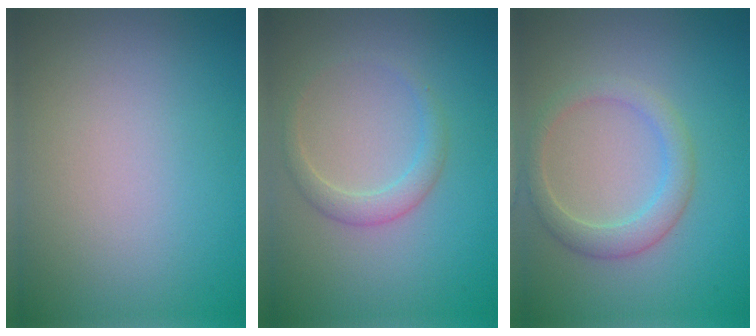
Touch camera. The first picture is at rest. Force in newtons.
{"total": 1.9, "press": 1.9, "slide": 0.1}
{"total": 2.7, "press": 2.7, "slide": 0.2}